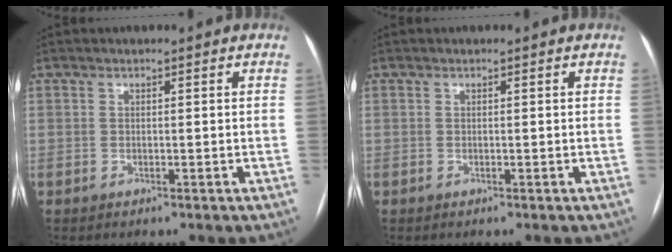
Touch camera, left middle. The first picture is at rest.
{"total": 0.0}